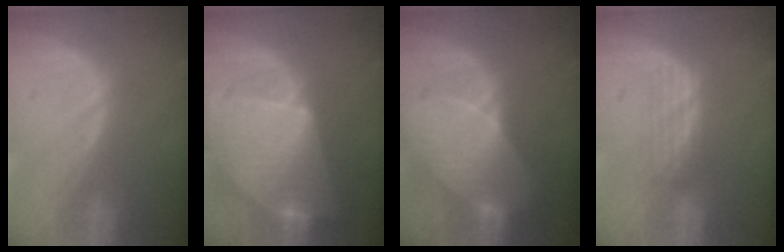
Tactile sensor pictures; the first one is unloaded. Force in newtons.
{"total": 10.0, "press": 10.0, "slide": 0.7}
{"total": 7.2, "press": 7.0, "slide": 1.3}
{"total": 2.9, "press": 2.6, "slide": 1.4}